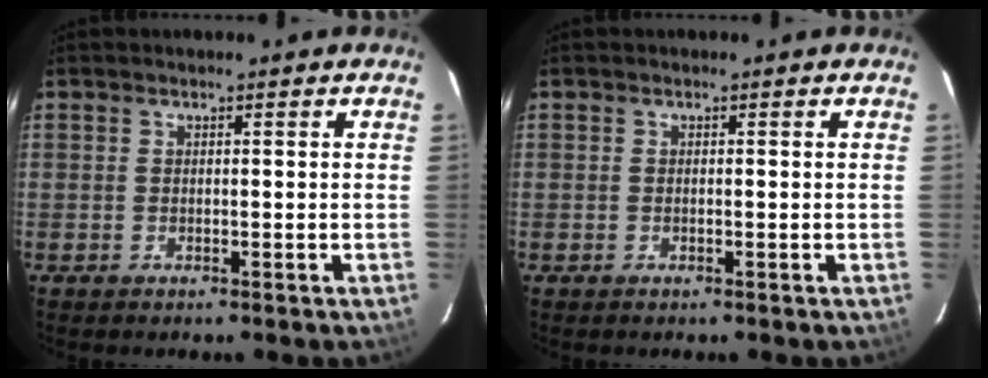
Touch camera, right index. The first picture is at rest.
{"total": 0.0}